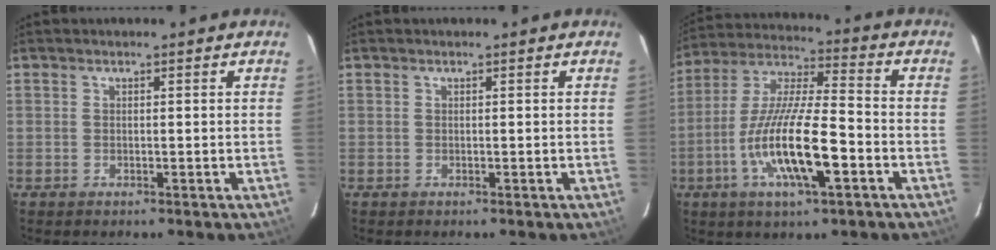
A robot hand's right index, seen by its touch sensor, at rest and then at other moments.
{"total": 0.0}
{"total": 16.2, "force": [-5.7, 3.4, 14.8], "torque": [-0.294, -0.014, -0.110]}